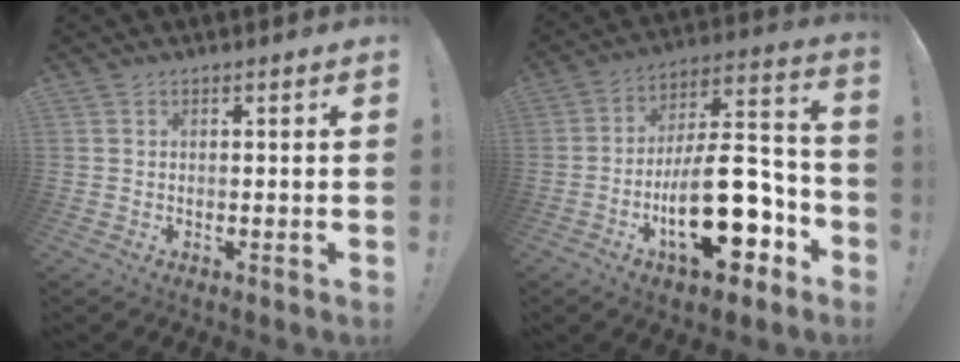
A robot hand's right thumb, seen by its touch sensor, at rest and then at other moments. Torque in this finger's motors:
{"motor_torque": [2.32, 2.69, 1.60, -1.17, 0.57]}